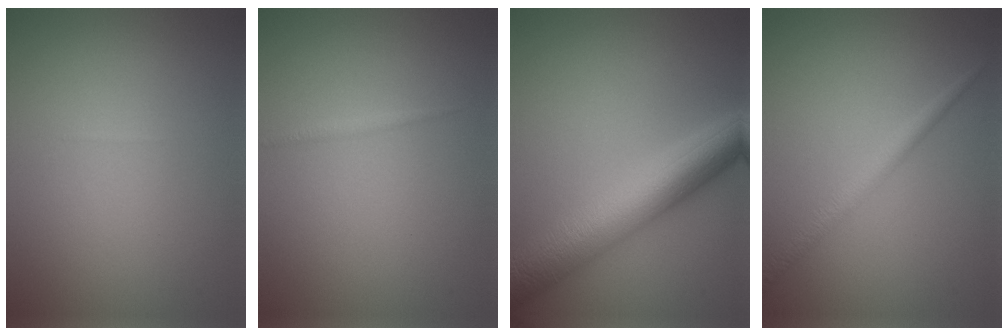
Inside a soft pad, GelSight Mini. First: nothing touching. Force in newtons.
{"total": 0.6, "press": 0.6, "slide": 0.0}
{"total": 8.1, "press": 8.1, "slide": 0.1}
{"total": 2.0, "press": 2.0, "slide": 0.0}